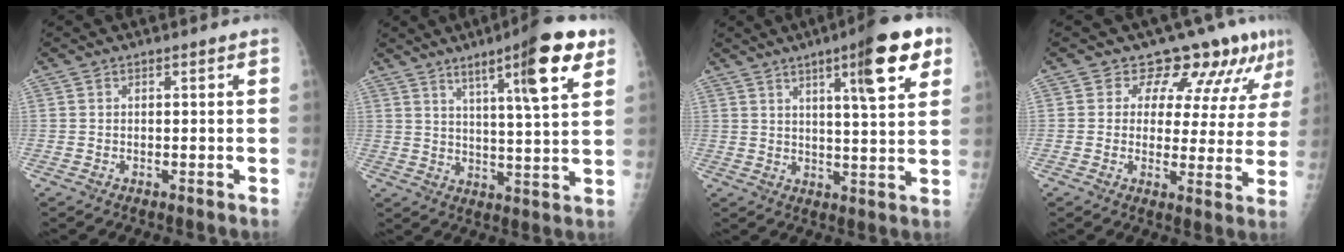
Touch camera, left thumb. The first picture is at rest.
{"total": 13.8, "force": [7.5, 1.7, 11.4], "torque": [-0.163, -0.032, 0.111]}
{"total": 13.4, "force": [6.6, 2.7, 11.3], "torque": [-0.145, -0.022, 0.091]}
{"total": 10.1, "force": [7.9, 4.8, 4.1], "torque": [-0.026, -0.047, 0.086]}